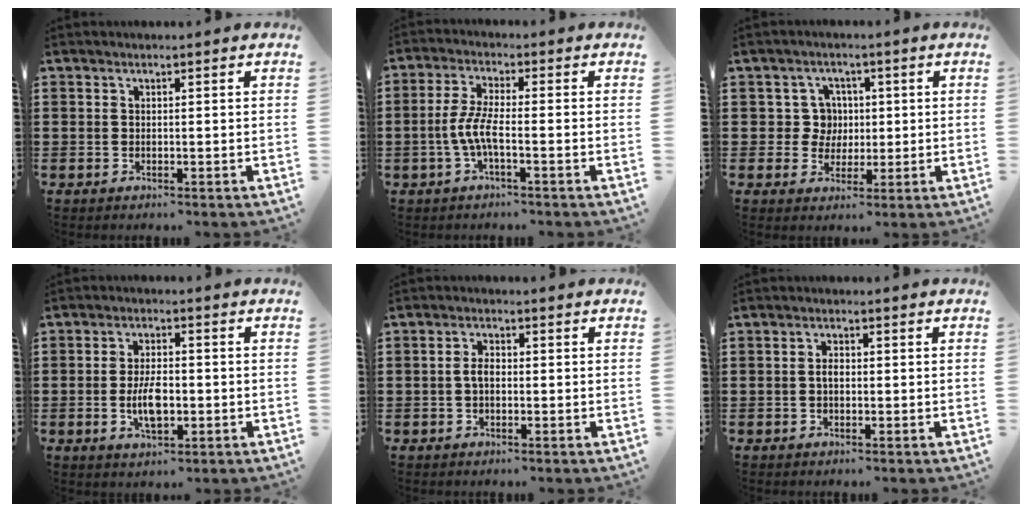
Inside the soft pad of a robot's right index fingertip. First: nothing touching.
{"total": 5.2, "force": [-1.8, 1.0, 4.8], "torque": [-0.111, -0.009, -0.042]}
{"total": 5.0, "force": [0.5, 4.7, 1.9], "torque": [-0.048, 0.013, 0.006]}
{"total": 5.7, "force": [-1.0, 2.5, 5.1], "torque": [-0.095, -0.002, -0.022]}
{"total": 2.3, "force": [-0.3, 1.2, 2.0], "torque": [-0.046, 0.000, -0.008]}
{"total": 1.7, "force": [-0.2, 0.9, 1.5], "torque": [-0.028, 0.003, -0.004]}